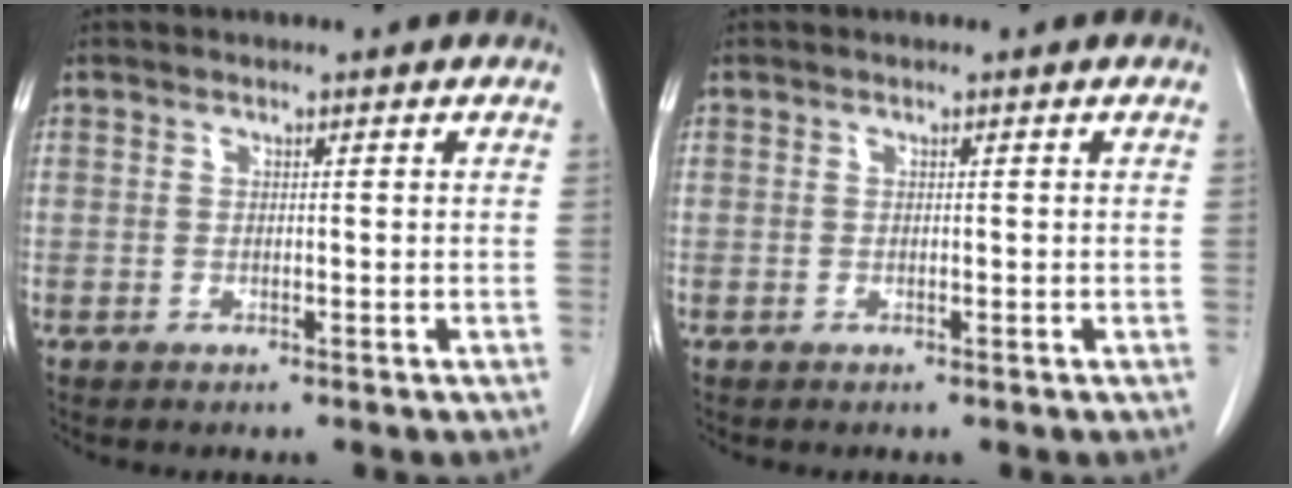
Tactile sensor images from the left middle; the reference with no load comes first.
{"total": 0.0}